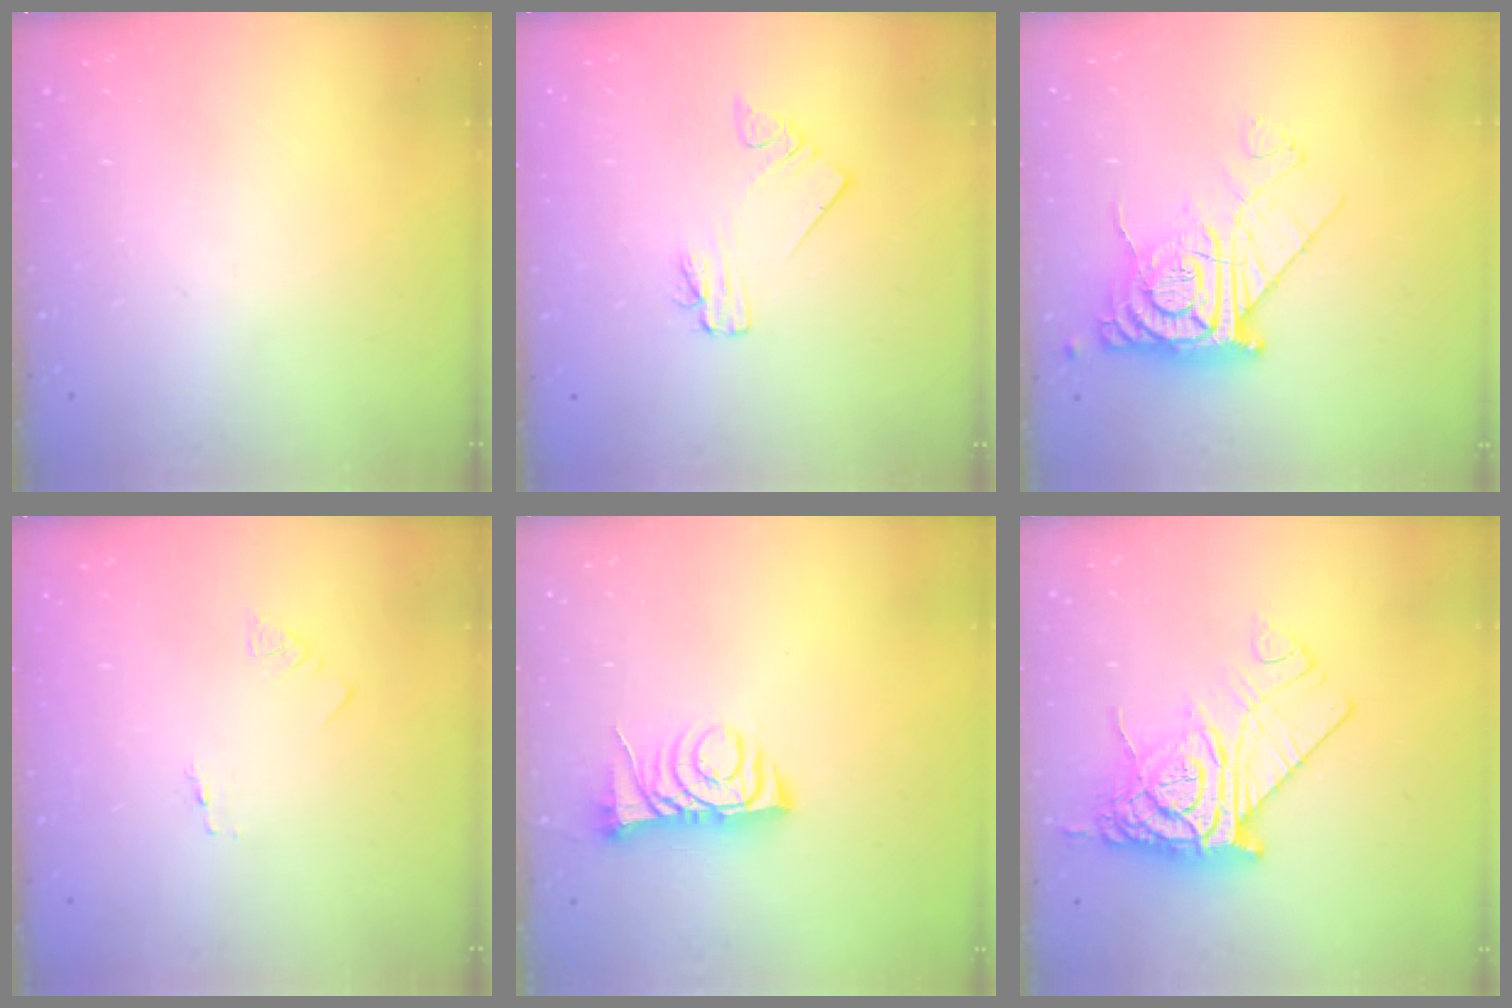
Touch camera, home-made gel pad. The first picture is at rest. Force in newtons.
{"total": 2.0, "press": 2.0, "slide": 0.1}
{"total": 13.8, "press": 13.7, "slide": 1.3}
{"total": 1.3, "press": 1.2, "slide": 0.1}
{"total": 7.6, "press": 7.5, "slide": 1.0}
{"total": 16.9, "press": 16.8, "slide": 1.7}